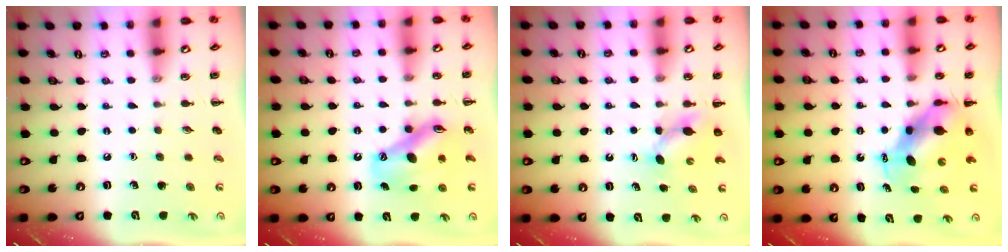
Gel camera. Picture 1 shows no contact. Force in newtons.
{"total": 11.7, "press": 11.2, "slide": 3.4}
{"total": 4.0, "press": 3.9, "slide": 0.7}
{"total": 7.2, "press": 7.1, "slide": 1.4}